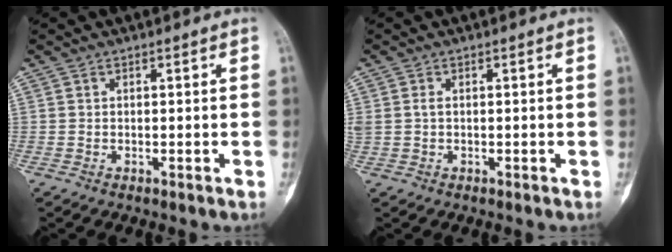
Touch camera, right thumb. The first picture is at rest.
{"total": 1.9, "force": [0.3, 1.2, 1.4], "torque": [-0.043, 0.006, 0.008]}